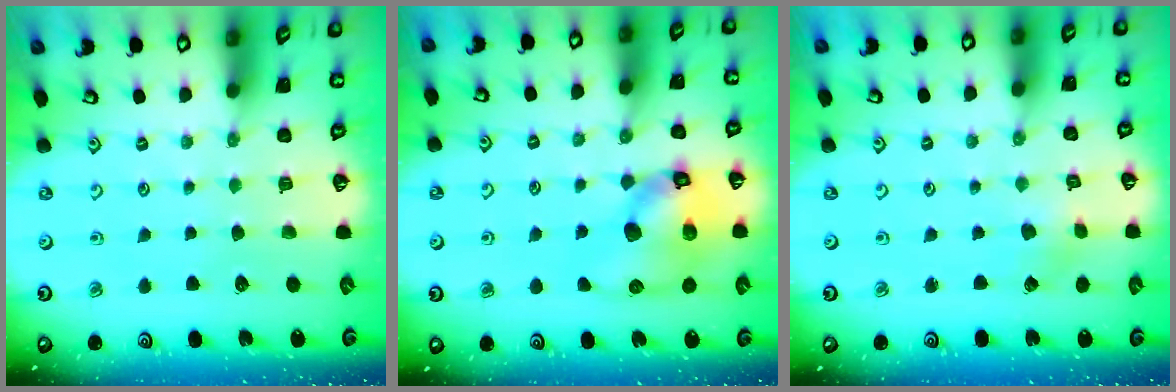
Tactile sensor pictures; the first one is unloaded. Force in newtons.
{"total": 14.4, "press": 14.2, "slide": 2.1}
{"total": 1.3, "press": 1.3, "slide": 0.1}